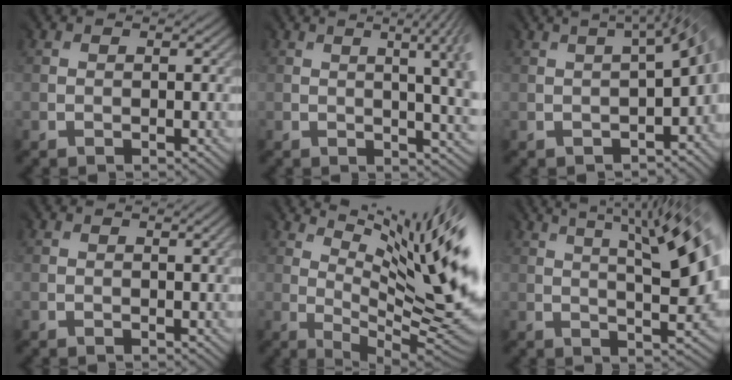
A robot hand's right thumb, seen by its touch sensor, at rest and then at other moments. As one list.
[{"total": 9.5, "force": [0.8, 3.1, 8.9], "torque": [-0.077, 0.034, 0.007]}, {"total": 4.9, "force": [-1.1, 1.4, 4.5], "torque": [-0.047, -0.003, -0.008]}, {"total": 0.6, "force": [0.2, -0.4, 0.3], "torque": [-0.009, 0.000, 0.003]}, {"total": 13.7, "force": [6.0, 2.5, 12.1], "torque": [-0.167, 0.005, 0.109]}, {"total": 10.9, "force": [3.2, 2.6, 10.1], "torque": [-0.117, 0.031, 0.044]}]